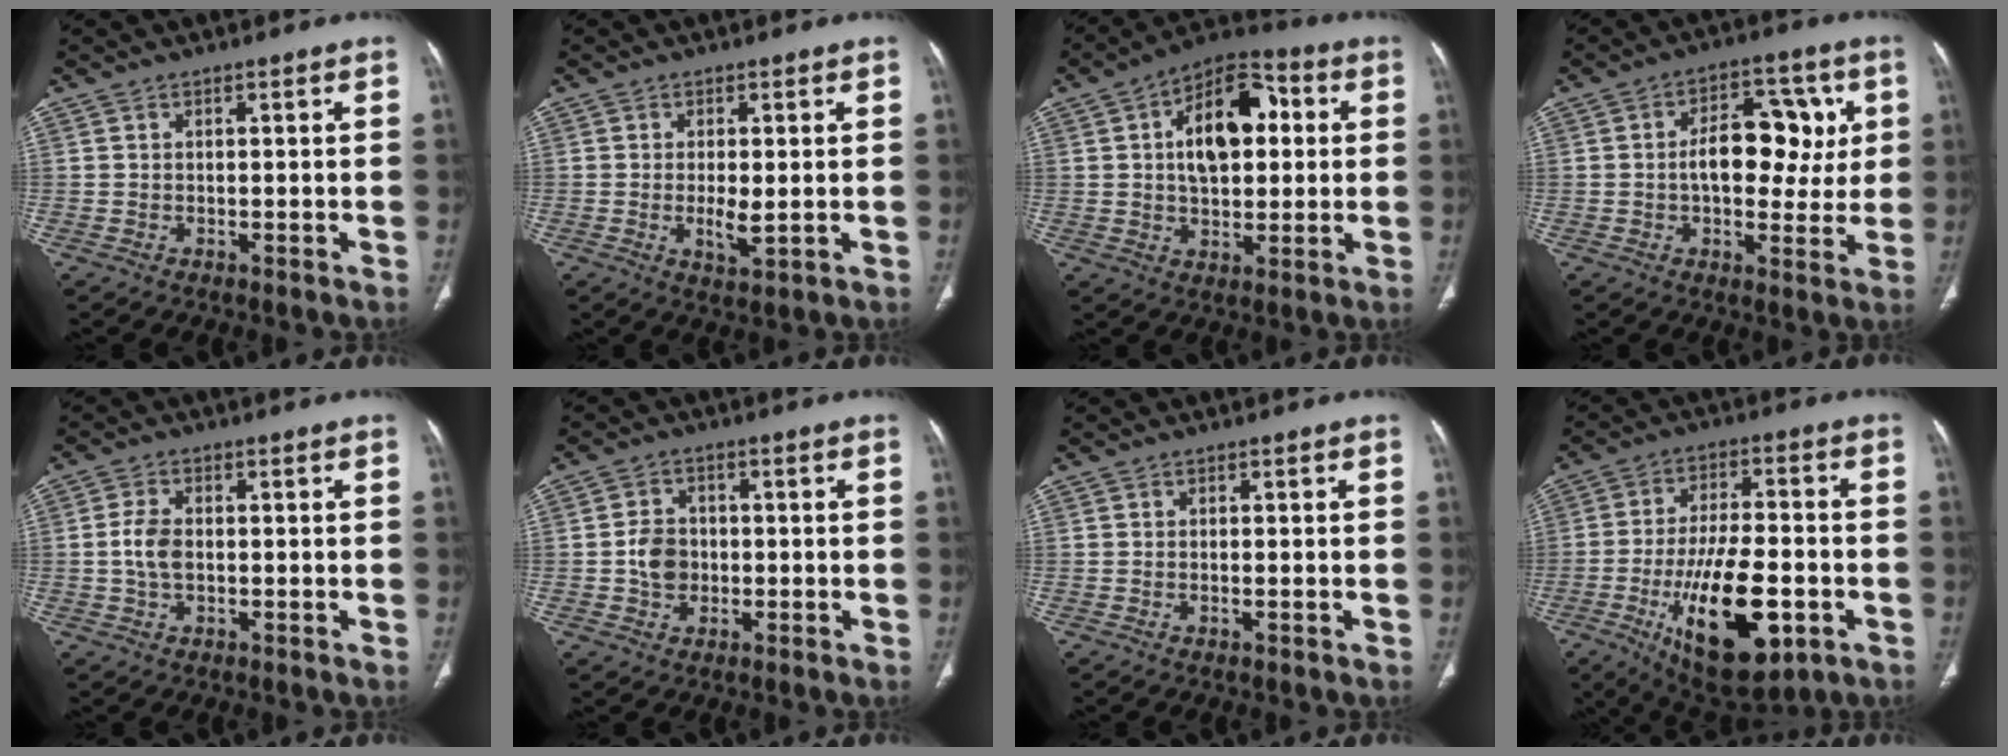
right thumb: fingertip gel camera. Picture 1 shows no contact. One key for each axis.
{"total": 4.1, "fx": -0.3, "fy": 1.4, "fz": 3.8, "tx": -0.068, "ty": -0.011, "tz": -0.004}
{"total": 15.7, "fx": 2.8, "fy": 9.3, "fz": 12.4, "tx": -0.156, "ty": 0.020, "tz": 0.036}
{"total": 13.6, "fx": 1.3, "fy": 8.1, "fz": 10.8, "tx": -0.111, "ty": 0.017, "tz": 0.016}
{"total": 4.4, "fx": -0.3, "fy": 2.6, "fz": 3.5, "tx": -0.071, "ty": 0.007, "tz": -0.010}
{"total": 5.3, "fx": -0.6, "fy": 4.4, "fz": 3.0, "tx": -0.039, "ty": 0.008, "tz": -0.015}
{"total": 0.7, "fx": -0.2, "fy": 0.1, "fz": 0.6, "tx": -0.011, "ty": 0.000, "tz": -0.004}
{"total": 20.9, "fx": -6.9, "fy": 8.9, "fz": 17.5, "tx": -0.286, "ty": 0.015, "tz": -0.095}